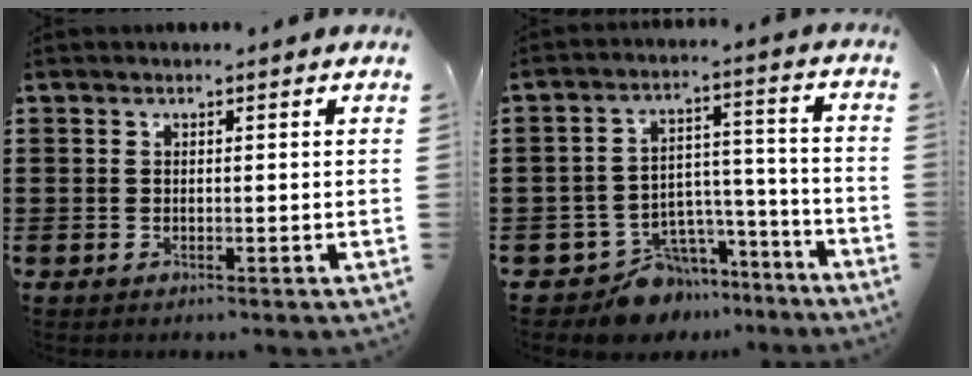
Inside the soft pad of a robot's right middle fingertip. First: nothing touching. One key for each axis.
{"total": 8.7, "fx": -7.5, "fy": 4.2, "fz": 1.2, "tx": -0.027, "ty": 0.031, "tz": -0.140}